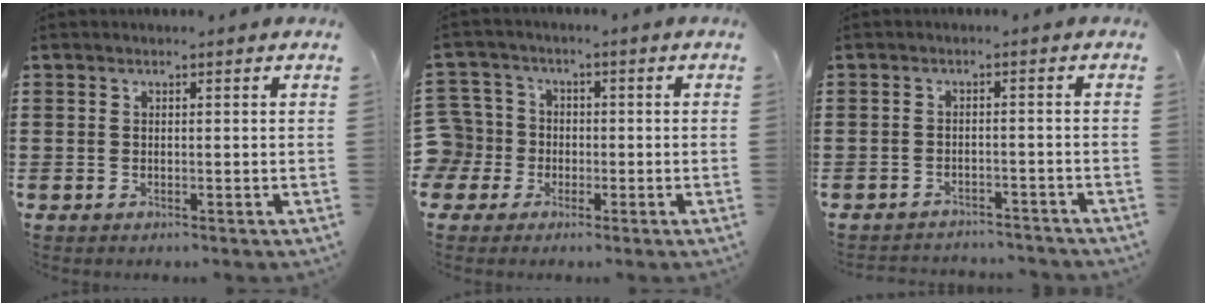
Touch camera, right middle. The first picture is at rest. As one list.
[{"total": 6.3, "force": [-1.0, 6.1, 1.3], "torque": [-0.077, 0.002, -0.025]}, {"total": 2.4, "force": [-2.4, 0.3, -0.1], "torque": [-0.005, 0.002, -0.053]}]